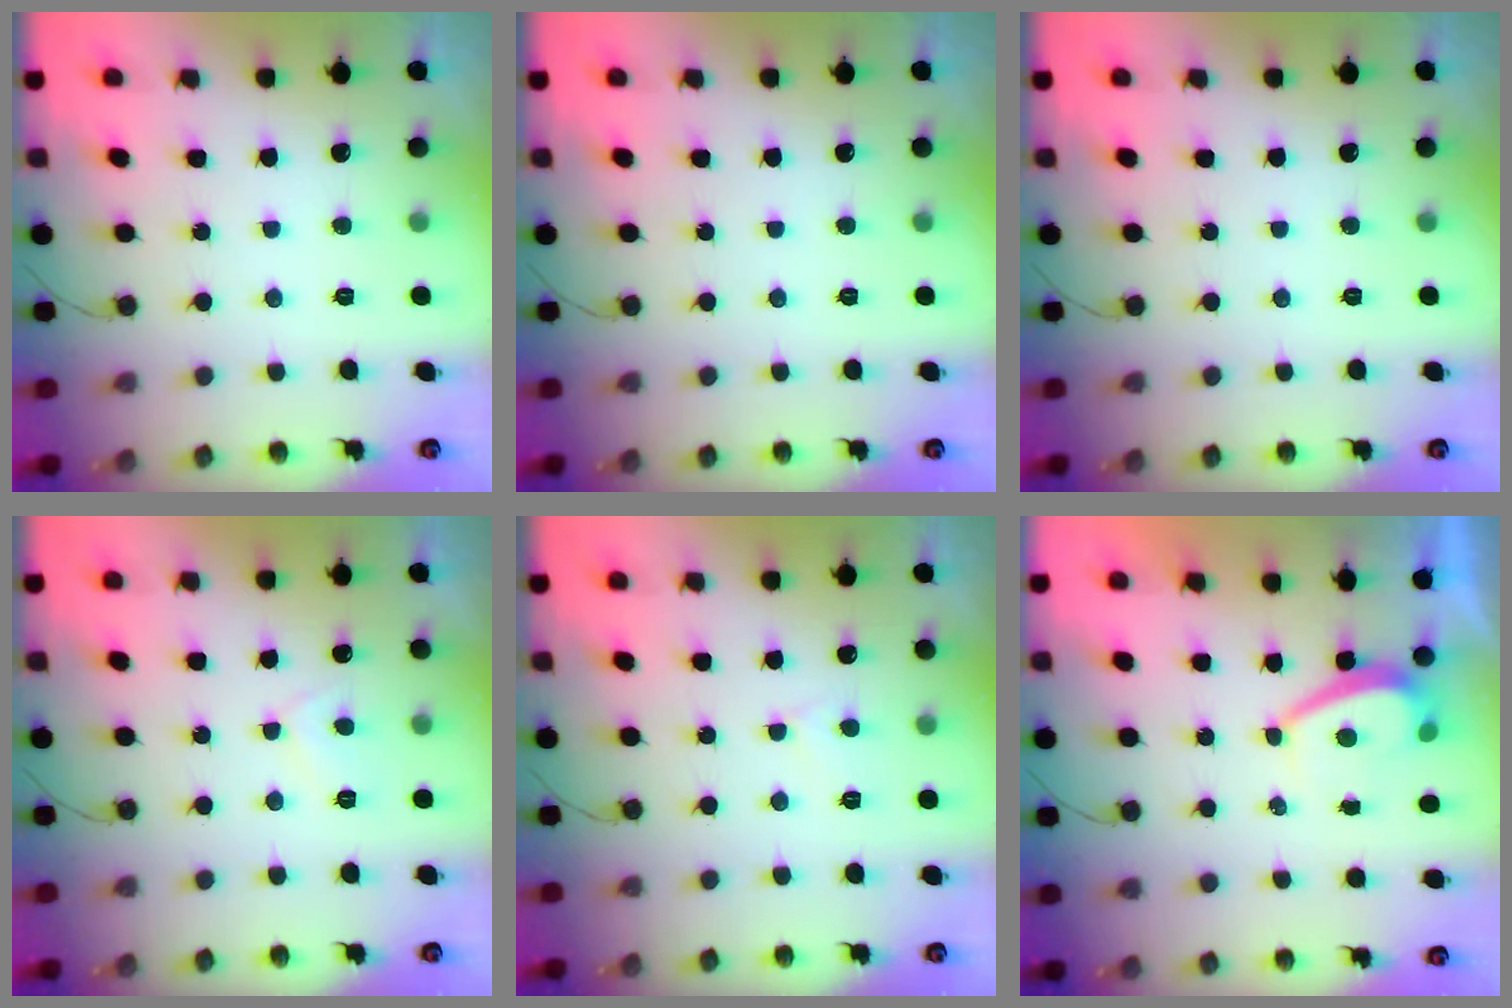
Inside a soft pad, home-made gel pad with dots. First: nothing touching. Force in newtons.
{"total": 0.0}
{"total": 0.0}
{"total": 5.0, "press": 4.9, "slide": 0.7}
{"total": 2.6, "press": 2.6, "slide": 0.2}
{"total": 1.7, "press": 1.6, "slide": 0.6}